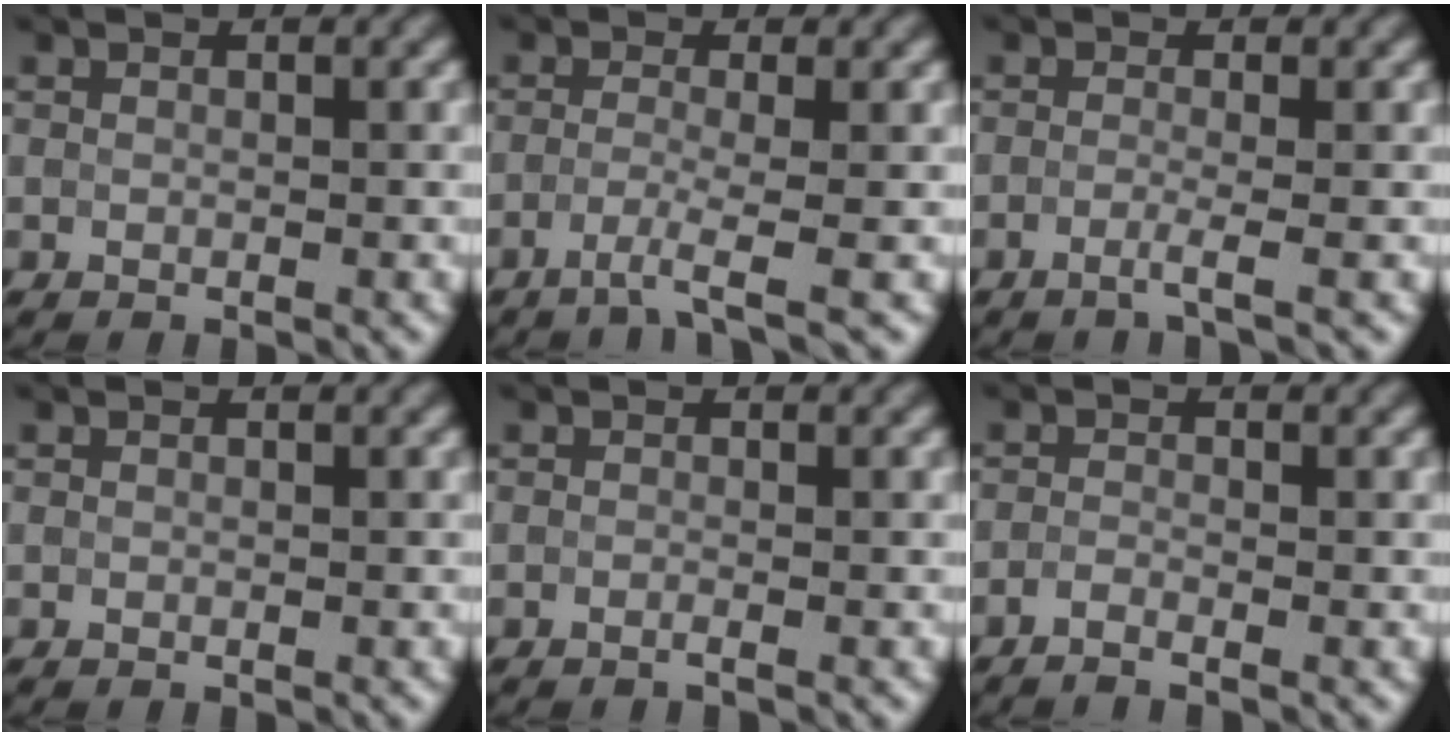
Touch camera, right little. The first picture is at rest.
{"total": 2.3, "force": [-1.8, -0.2, 1.4], "torque": [-0.025, -0.002, -0.040]}
{"total": 1.4, "force": [-1.2, 0.0, 0.8], "torque": [-0.012, -0.005, -0.026]}
{"total": 0.0}
{"total": 0.7, "force": [-0.7, 0.0, 0.2], "torque": [-0.001, -0.008, -0.014]}
{"total": 1.4, "force": [-1.4, -0.2, 0.0], "torque": [0.000, -0.004, -0.026]}